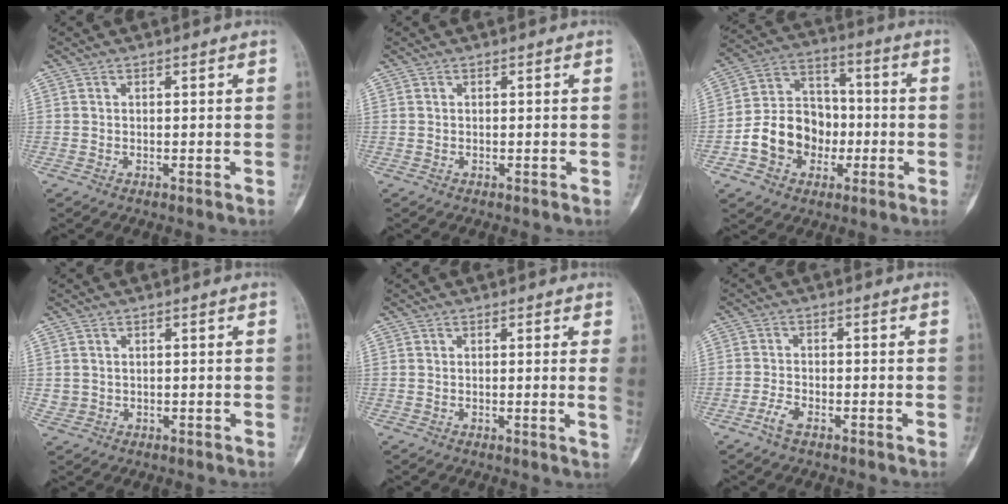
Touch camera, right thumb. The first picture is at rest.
{"total": 0.0}
{"total": 14.1, "force": [-3.6, 11.6, 7.2], "torque": [-0.082, 0.044, -0.063]}
{"total": 1.3, "force": [0.1, 1.3, 0.4], "torque": [-0.003, 0.002, 0.007]}
{"total": 2.0, "force": [0.4, -0.6, 1.8], "torque": [-0.031, -0.008, 0.003]}
{"total": 2.9, "force": [-2.0, 1.1, 1.8], "torque": [-0.043, 0.010, -0.040]}